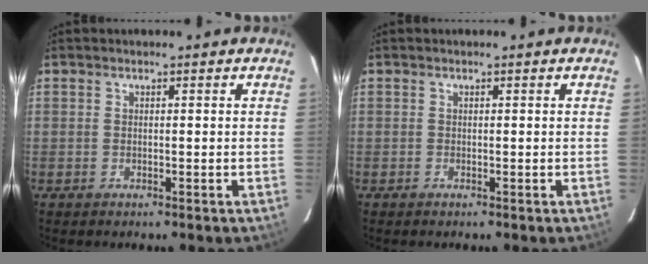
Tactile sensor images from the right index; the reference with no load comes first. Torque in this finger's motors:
{"motor_torque": [-0.05, 0.01, -0.11, -0.04]}